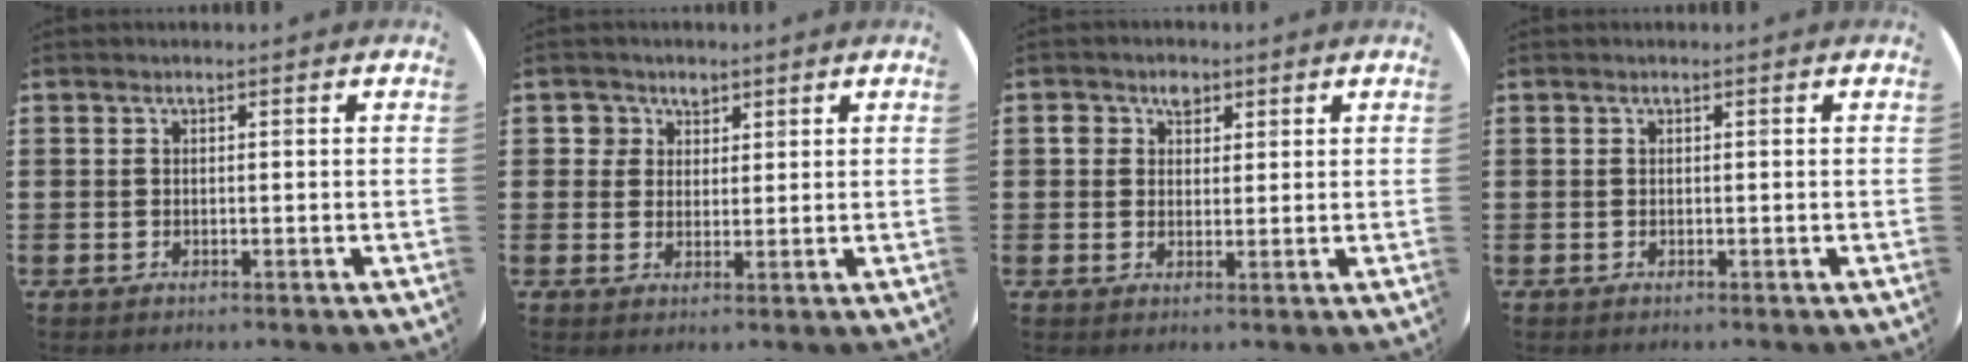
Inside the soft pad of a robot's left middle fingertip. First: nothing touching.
{"total": 2.9, "force": [1.8, 2.3, 0.0], "torque": [0.008, 0.003, 0.030]}
{"total": 2.6, "force": [1.5, 2.0, 0.8], "torque": [0.005, -0.001, 0.023]}
{"total": 0.0}